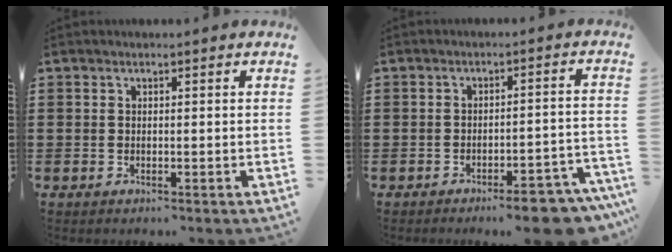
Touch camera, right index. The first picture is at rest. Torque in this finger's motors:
{"motor_torque": [-0.10, 0.00, -0.56, -0.21]}